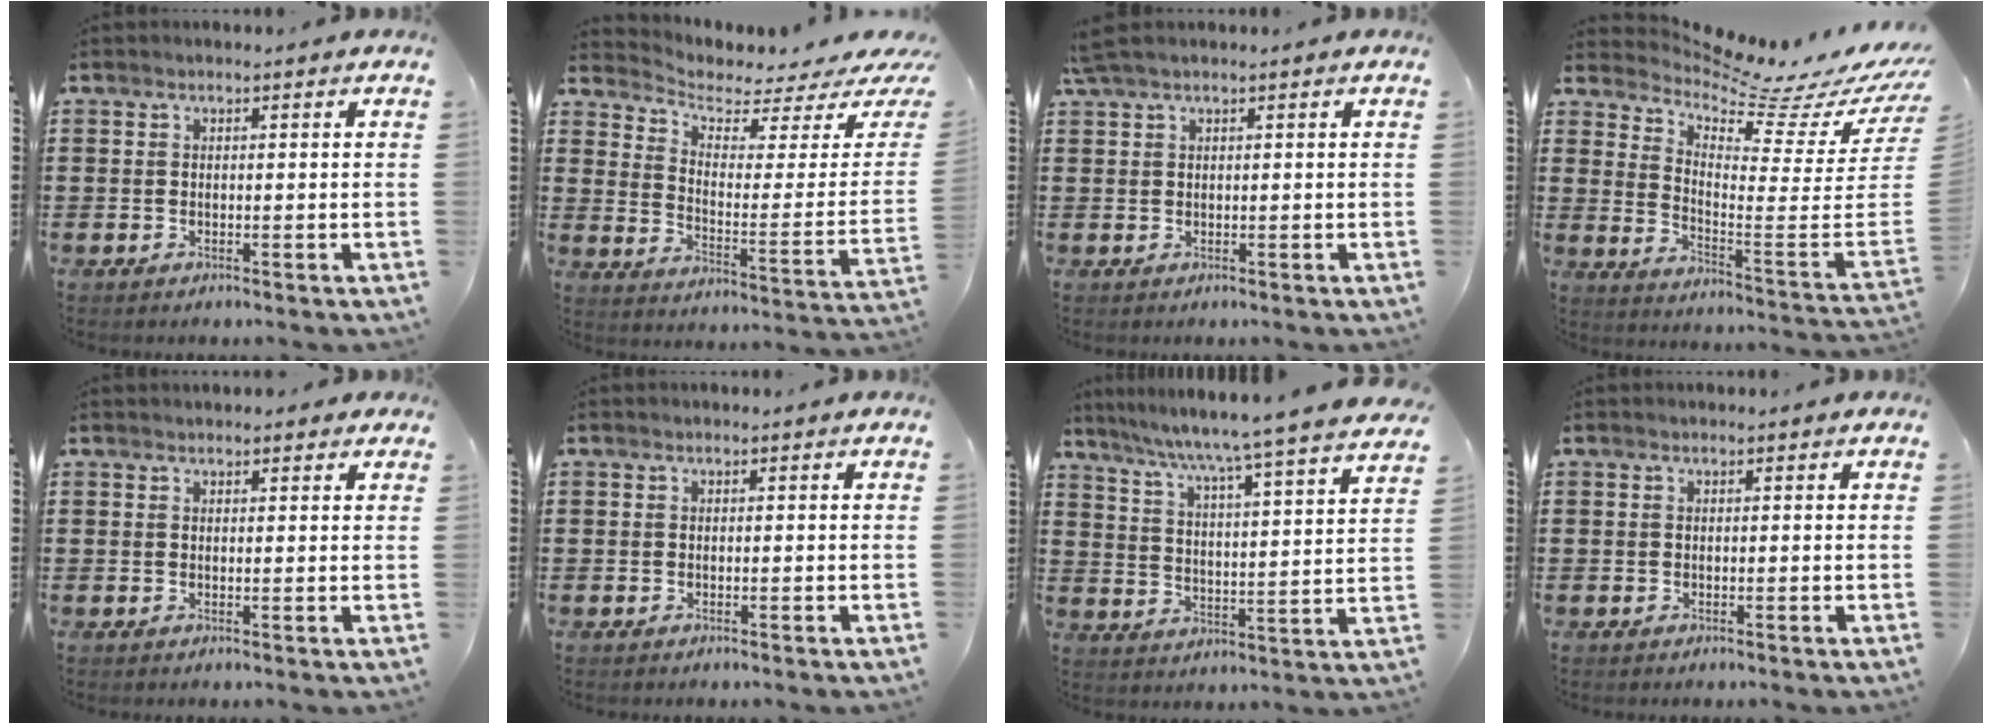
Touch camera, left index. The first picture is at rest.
{"total": 3.2, "force": [2.7, 1.1, 1.3], "torque": [-0.048, -0.029, 0.041]}
{"total": 1.4, "force": [0.9, 0.1, 1.0], "torque": [-0.021, 0.001, 0.017]}
{"total": 6.3, "force": [6.0, 0.0, 1.8], "torque": [-0.058, -0.072, 0.092]}
{"total": 1.4, "force": [1.3, 0.3, 0.4], "torque": [-0.011, 0.003, 0.024]}
{"total": 0.0}
{"total": 5.6, "force": [4.8, -1.5, 2.5], "torque": [-0.070, -0.051, 0.071]}
{"total": 0.0}